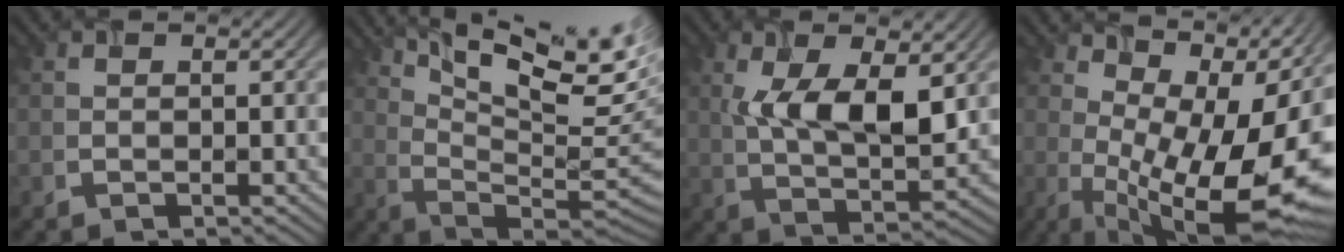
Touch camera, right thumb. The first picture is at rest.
{"total": 14.2, "force": [7.3, 3.9, 11.6], "torque": [-0.194, -0.002, 0.116]}
{"total": 10.3, "force": [1.8, 4.7, 9.0], "torque": [-0.159, -0.012, 0.034]}
{"total": 14.2, "force": [2.5, 6.1, 12.6], "torque": [-0.190, 0.002, 0.062]}